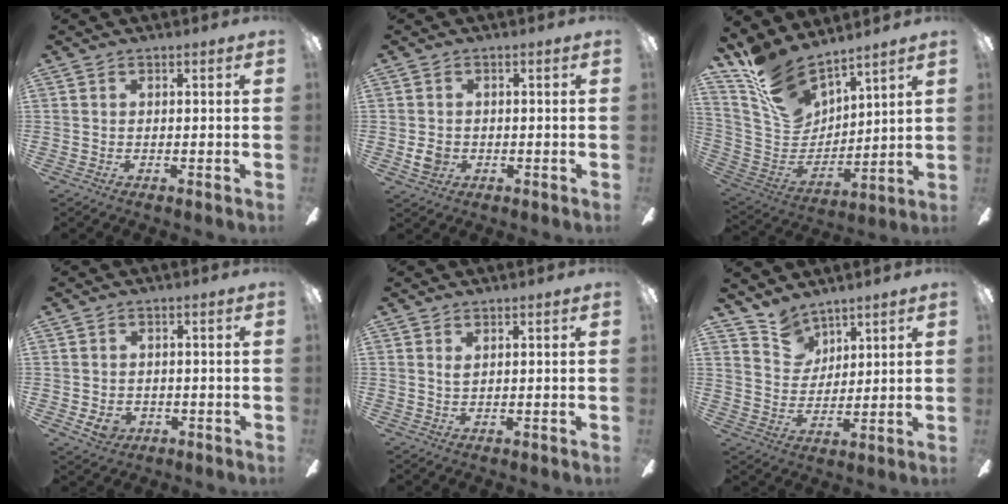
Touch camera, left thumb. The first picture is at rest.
{"total": 3.2, "force": [-0.4, 2.7, 1.6], "torque": [-0.027, 0.000, -0.008]}
{"total": 16.3, "force": [13.1, 7.1, 6.5], "torque": [-0.147, -0.082, 0.247]}
{"total": 3.4, "force": [-0.8, 2.7, 1.9], "torque": [-0.038, -0.003, -0.016]}
{"total": 1.4, "force": [1.0, 0.4, 0.8], "torque": [-0.019, 0.001, 0.019]}
{"total": 8.2, "force": [6.9, 4.5, 0.5], "torque": [-0.029, -0.041, 0.136]}